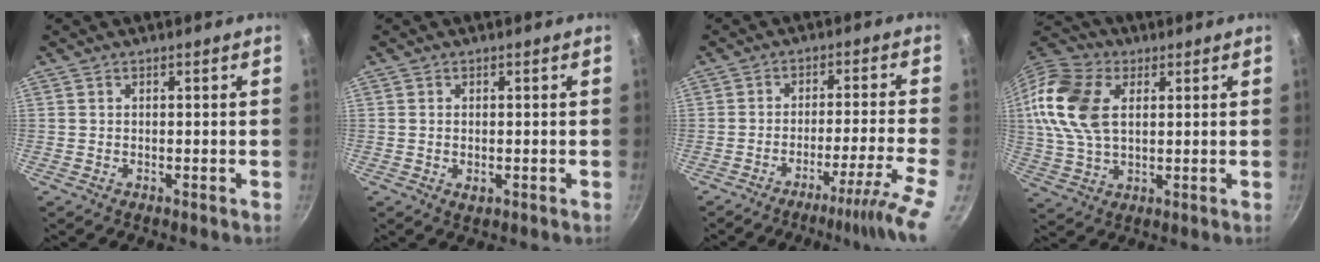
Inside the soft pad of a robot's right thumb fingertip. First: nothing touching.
{"total": 1.7, "force": [-0.3, 1.0, 1.3], "torque": [-0.022, -0.003, -0.002]}
{"total": 10.0, "force": [-6.2, -1.2, 7.7], "torque": [-0.114, 0.033, -0.092]}
{"total": 16.2, "force": [3.6, 10.5, 11.8], "torque": [-0.228, 0.009, 0.060]}